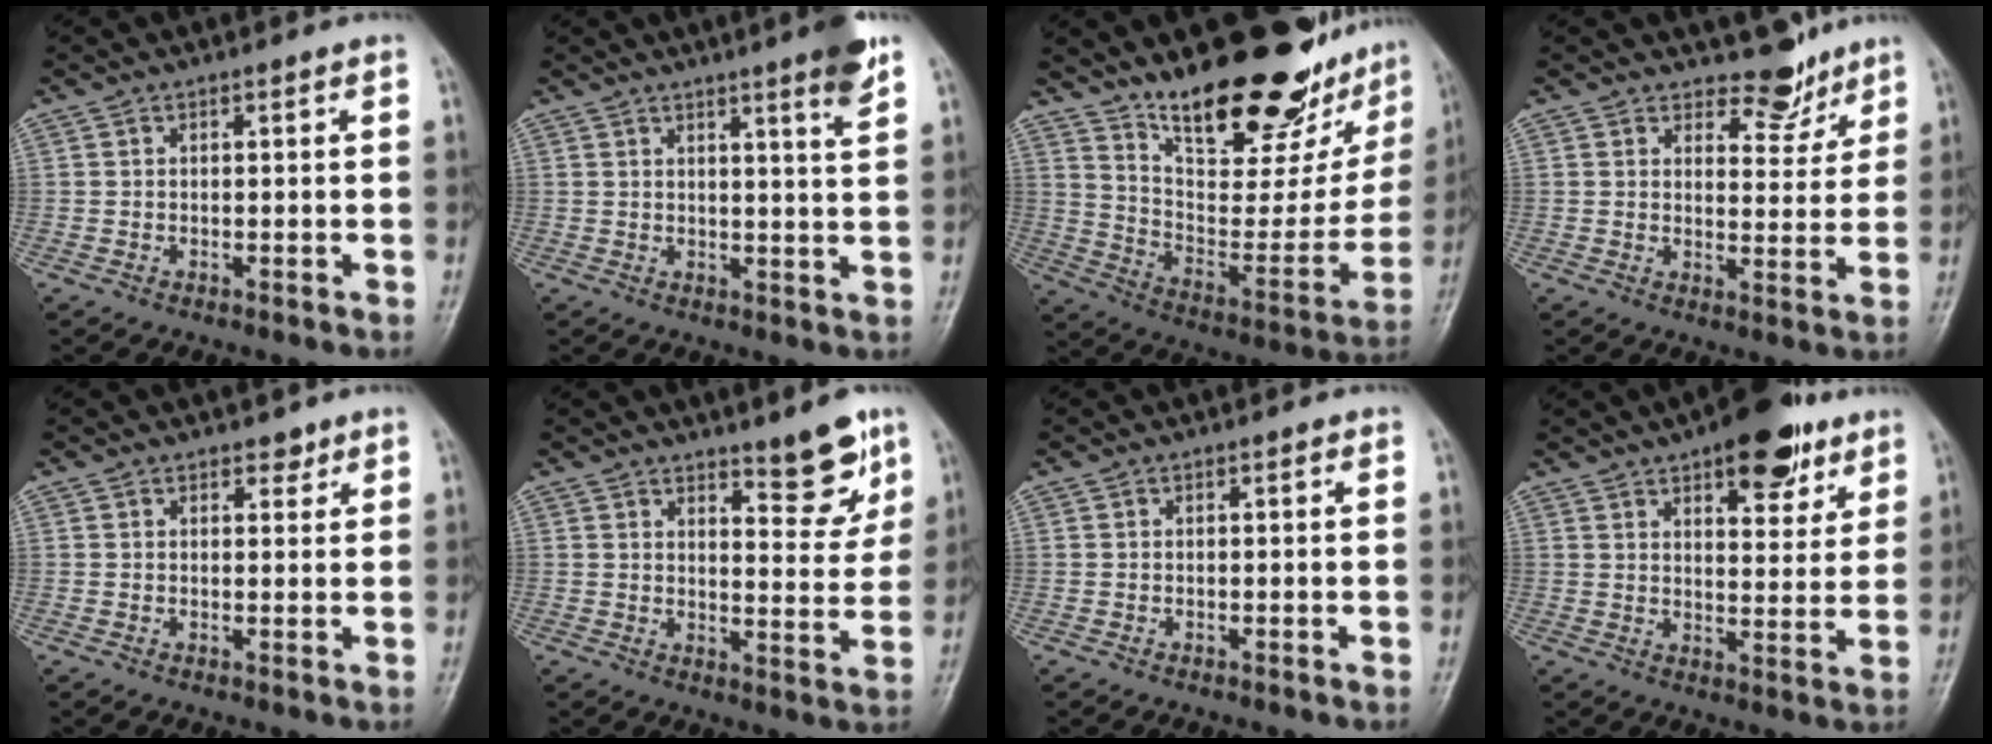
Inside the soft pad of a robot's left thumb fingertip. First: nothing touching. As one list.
[{"total": 5.7, "force": [3.8, -0.2, 4.3], "torque": [-0.050, -0.025, 0.052]}, {"total": 26.6, "force": [19.6, 9.4, 15.3], "torque": [-0.188, -0.109, 0.300]}, {"total": 5.3, "force": [4.6, 2.5, 0.7], "torque": [0.019, -0.042, 0.069]}, {"total": 1.7, "force": [1.3, 1.0, 0.3], "torque": [0.013, -0.008, 0.015]}, {"total": 7.9, "force": [5.9, 2.2, 4.9], "torque": [-0.039, -0.048, 0.085]}, {"total": 0.0}, {"total": 13.3, "force": [8.2, 5.7, 8.7], "torque": [-0.075, -0.036, 0.114]}]